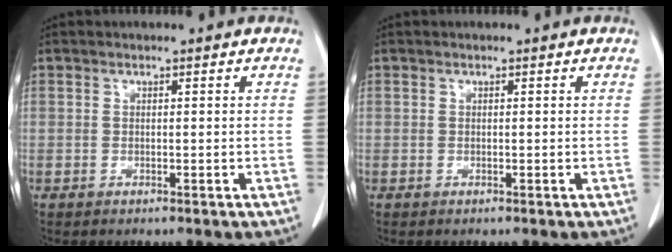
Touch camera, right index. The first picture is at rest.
{"total": 0.0}